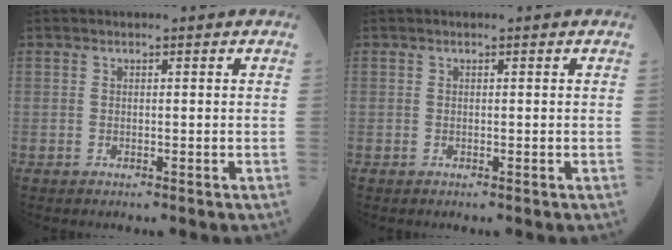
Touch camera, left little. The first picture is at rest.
{"total": 0.0}